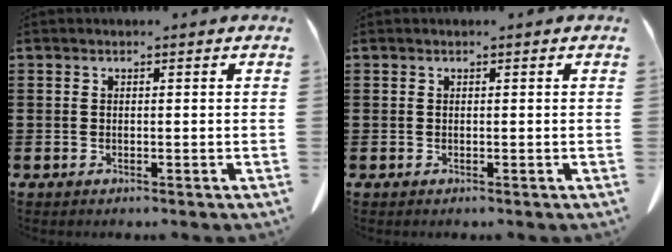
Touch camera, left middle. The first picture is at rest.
{"total": 0.0}